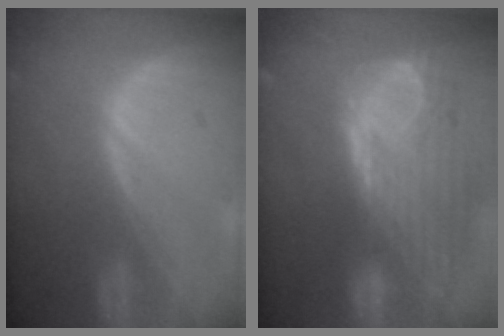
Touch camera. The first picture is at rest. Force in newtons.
{"total": 12.6, "press": 10.6, "slide": 6.8}